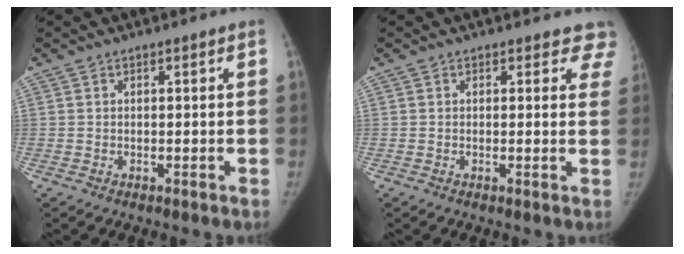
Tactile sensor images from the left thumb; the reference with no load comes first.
{"total": 4.8, "force": [4.2, 2.4, 0.1], "torque": [0.047, -0.015, 0.015]}